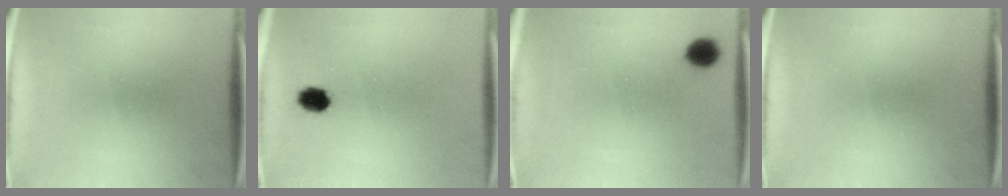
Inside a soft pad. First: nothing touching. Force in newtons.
{"total": 3.6}
{"total": 4.2}
{"total": 0.0}